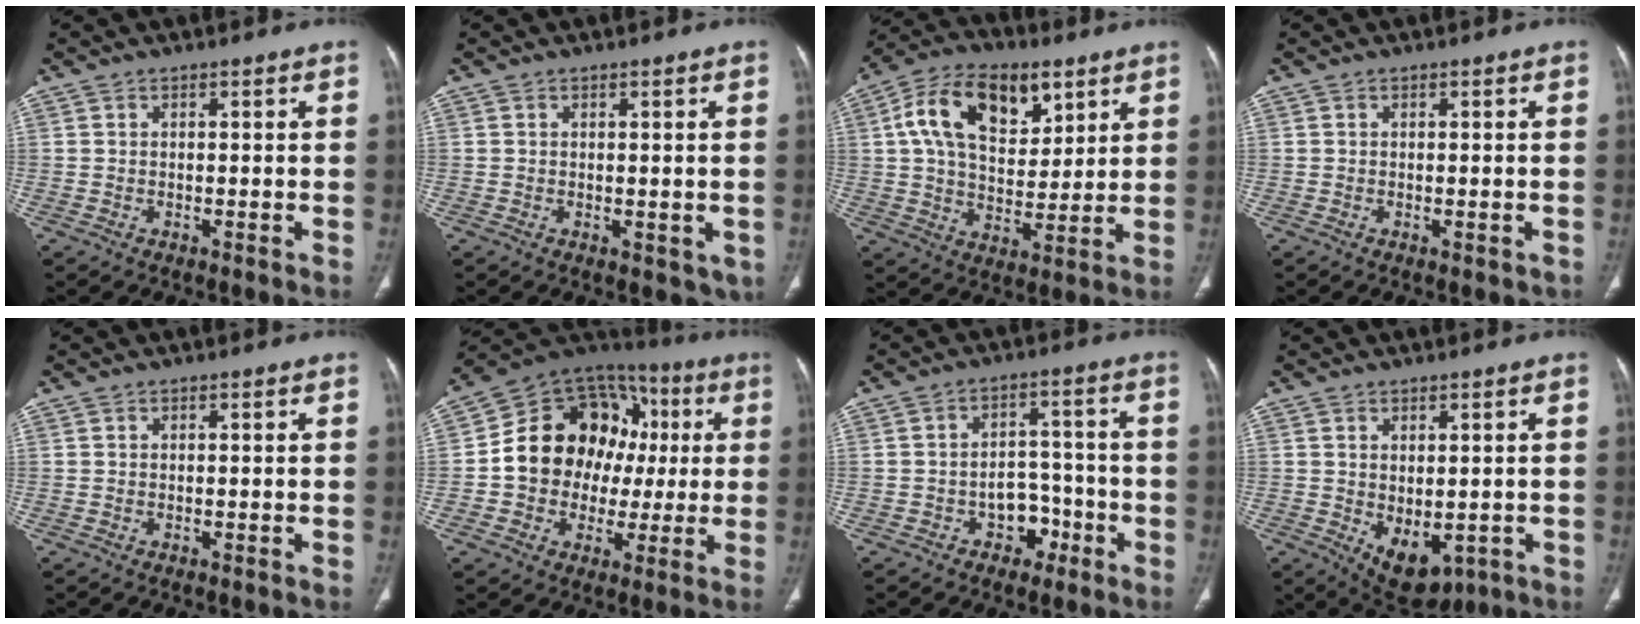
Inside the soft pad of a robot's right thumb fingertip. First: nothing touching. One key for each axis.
{"total": 3.5, "fx": -0.5, "fy": 2.0, "fz": 2.8, "tx": -0.020, "ty": -0.008, "tz": 0.001}
{"total": 17.8, "fx": 7.1, "fy": 10.6, "fz": 12.4, "tx": -0.181, "ty": -0.008, "tz": 0.121}
{"total": 1.0, "fx": -0.4, "fy": 0.5, "fz": 0.8, "tx": -0.009, "ty": -0.003, "tz": -0.002}
{"total": 0.0}
{"total": 20.6, "fx": 1.2, "fy": 16.4, "fz": 12.4, "tx": -0.148, "ty": 0.047, "tz": 0.022}
{"total": 6.2, "fx": -3.2, "fy": 4.7, "fz": 2.7, "tx": -0.004, "ty": 0.044, "tz": -0.045}
{"total": 8.2, "fx": -1.8, "fy": 4.9, "fz": 6.3, "tx": -0.081, "ty": -0.003, "tz": -0.002}